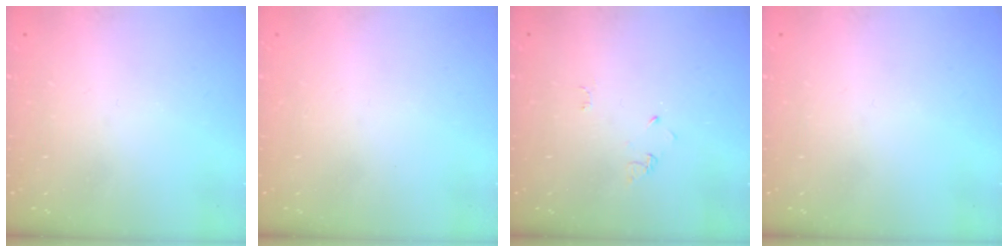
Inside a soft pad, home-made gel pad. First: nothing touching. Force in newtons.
{"total": 1.5, "press": 1.5, "slide": 0.1}
{"total": 2.6, "press": 2.6, "slide": 0.4}
{"total": 0.0}